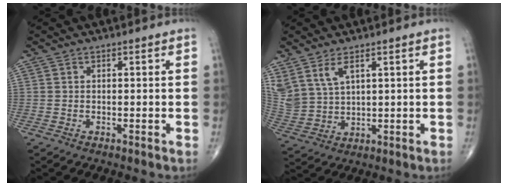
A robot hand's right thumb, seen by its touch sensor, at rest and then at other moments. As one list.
[{"total": 8.9, "force": [5.1, 4.7, 5.6], "torque": [-0.120, -0.017, 0.123]}]